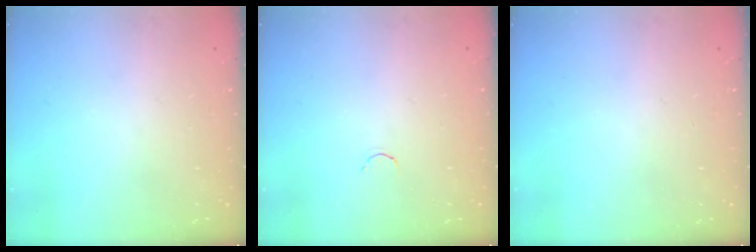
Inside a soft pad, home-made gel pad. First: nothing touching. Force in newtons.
{"total": 1.8, "press": 1.7, "slide": 0.4}
{"total": 0.0}